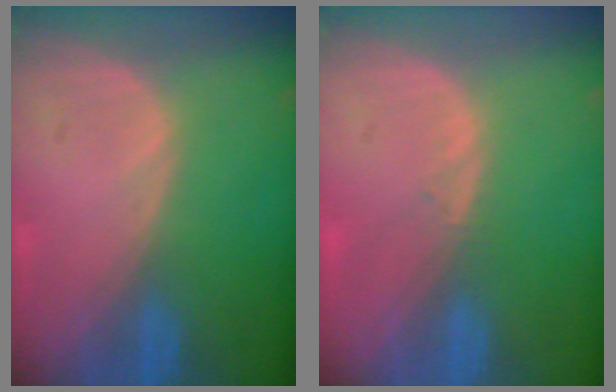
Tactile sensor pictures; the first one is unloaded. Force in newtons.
{"total": 0.6, "press": 0.5, "slide": 0.4}